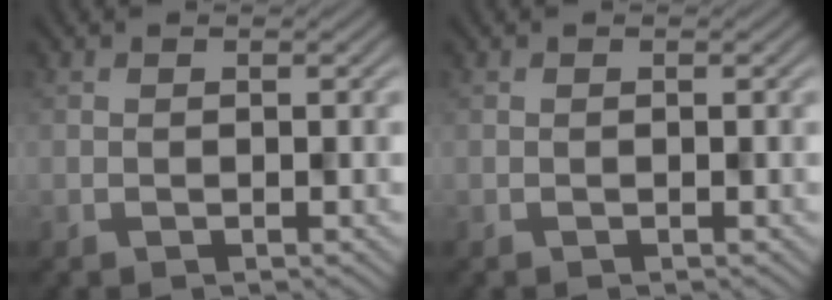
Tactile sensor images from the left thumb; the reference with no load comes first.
{"total": 0.0}